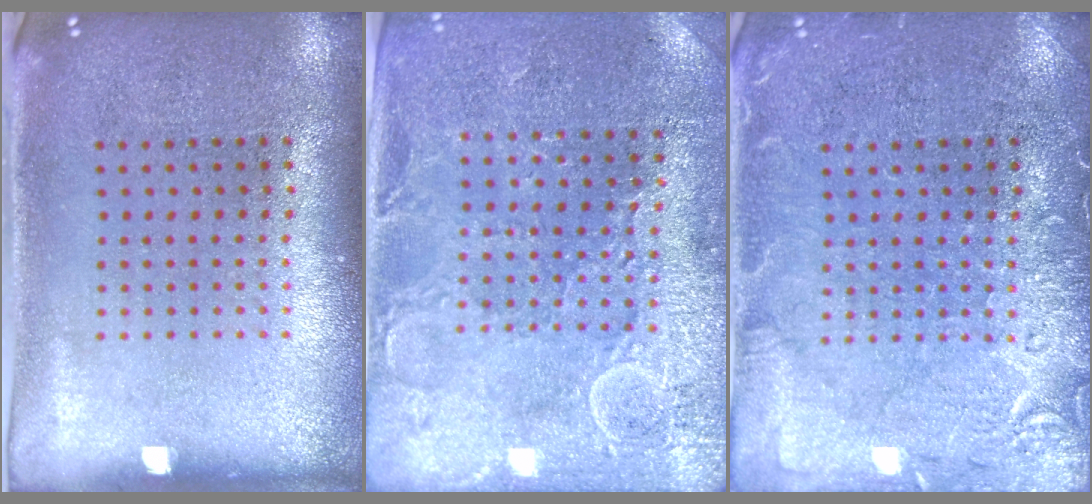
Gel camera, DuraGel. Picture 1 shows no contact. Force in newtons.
{"total": 2.9, "press": 2.9, "slide": 0.4}
{"total": 3.8, "press": 3.8, "slide": 0.6}